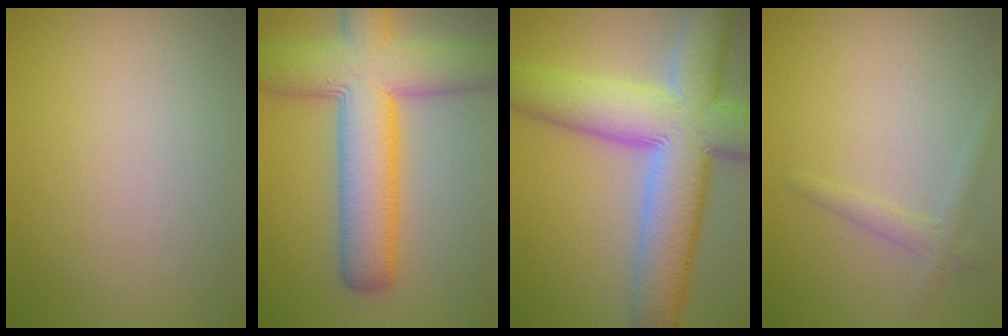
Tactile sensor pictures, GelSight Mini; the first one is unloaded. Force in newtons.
{"total": 11.1, "press": 11.1, "slide": 0.4}
{"total": 12.7, "press": 12.7, "slide": 0.7}
{"total": 1.6, "press": 1.6, "slide": 0.1}